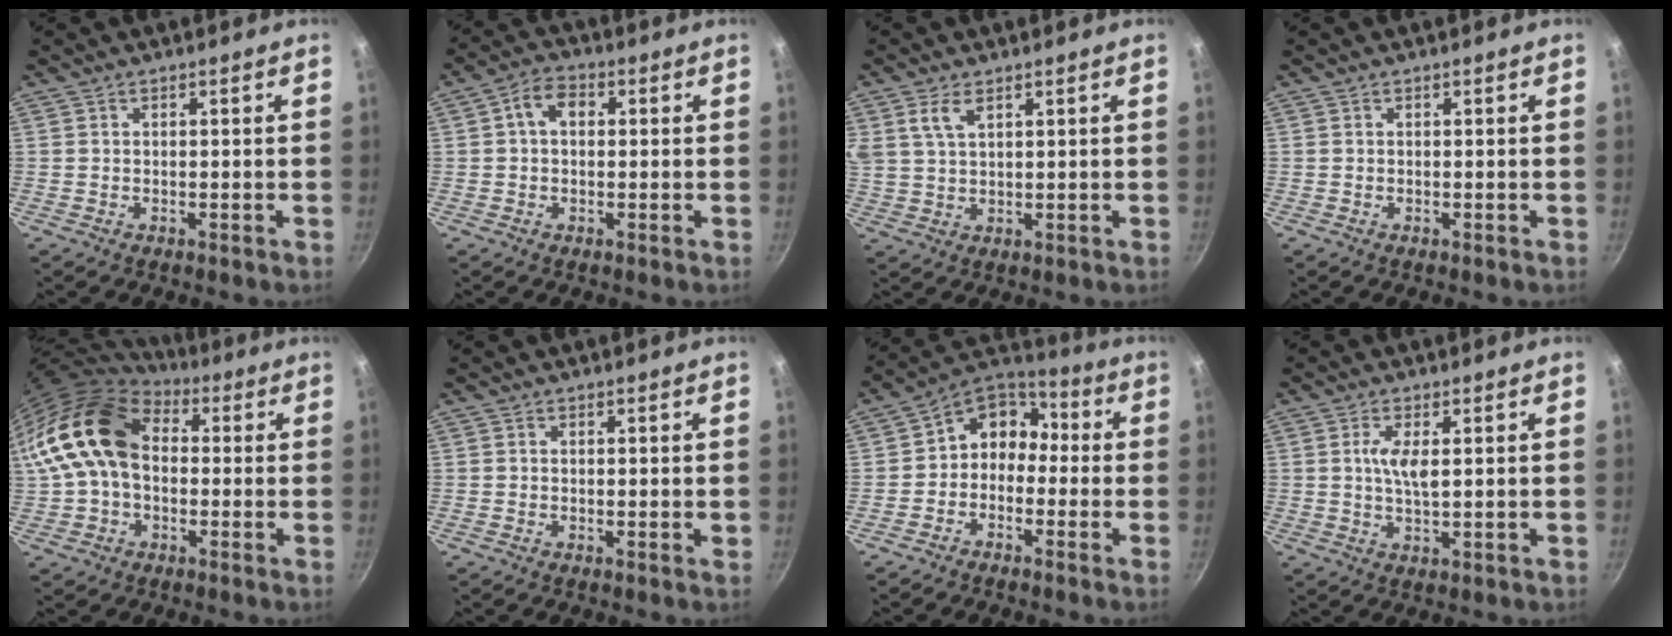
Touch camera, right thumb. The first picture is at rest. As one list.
[{"total": 5.1, "force": [0.8, 3.6, 3.5], "torque": [-0.050, 0.012, 0.003]}, {"total": 5.2, "force": [2.7, 2.6, 3.6], "torque": [-0.065, -0.004, 0.055]}, {"total": 0.0}, {"total": 18.0, "force": [1.8, 12.8, 12.6], "torque": [-0.228, 0.038, 0.022]}, {"total": 0.6, "force": [0.2, 0.1, 0.6], "torque": [-0.007, -0.002, 0.001]}, {"total": 8.7, "force": [-1.5, 7.2, 4.8], "torque": [-0.043, 0.053, -0.051]}, {"total": 4.6, "force": [1.0, 1.5, 4.2], "torque": [-0.083, -0.001, 0.019]}]